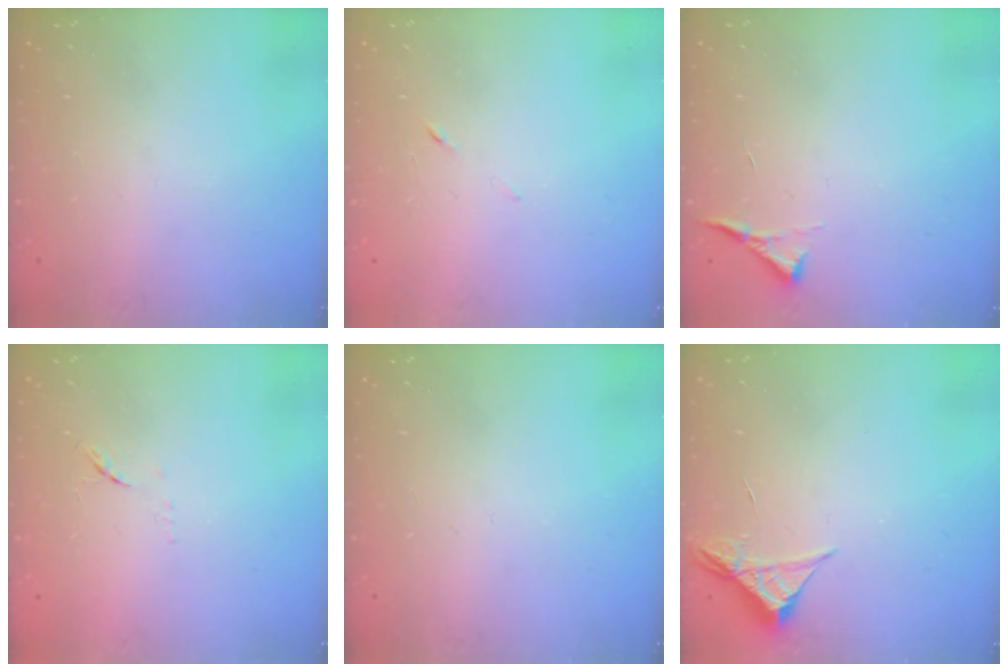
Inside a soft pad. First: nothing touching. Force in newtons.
{"total": 4.5, "press": 4.5, "slide": 0.6}
{"total": 3.6, "press": 3.6, "slide": 0.5}
{"total": 6.2, "press": 6.1, "slide": 0.9}
{"total": 0.0}
{"total": 4.2, "press": 4.2, "slide": 0.4}